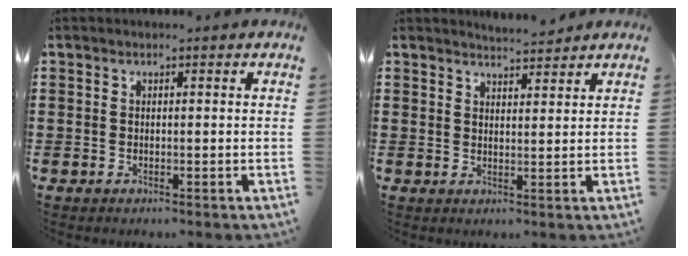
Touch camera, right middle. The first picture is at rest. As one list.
[{"total": 3.0, "force": [2.9, 0.5, 0.1], "torque": [-0.001, -0.010, 0.054]}]